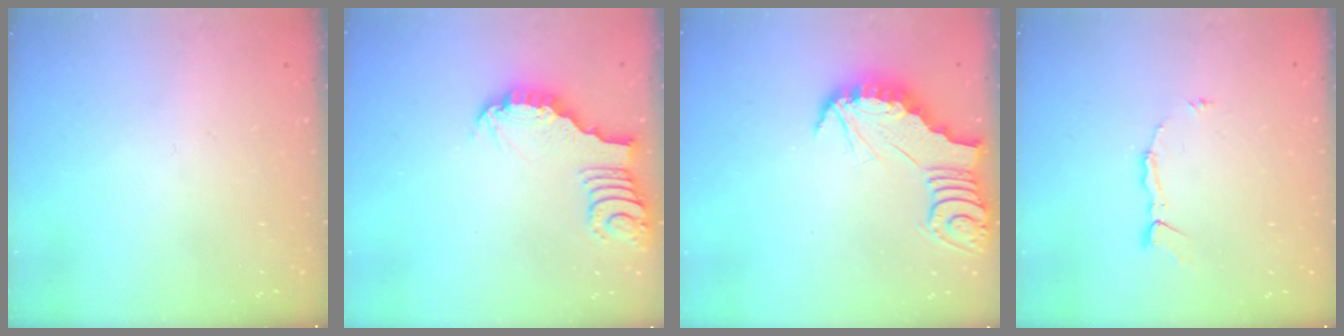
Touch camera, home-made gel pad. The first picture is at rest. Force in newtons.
{"total": 3.4, "press": 3.4, "slide": 0.3}
{"total": 2.8, "press": 2.7, "slide": 0.3}
{"total": 4.0, "press": 4.0, "slide": 0.1}